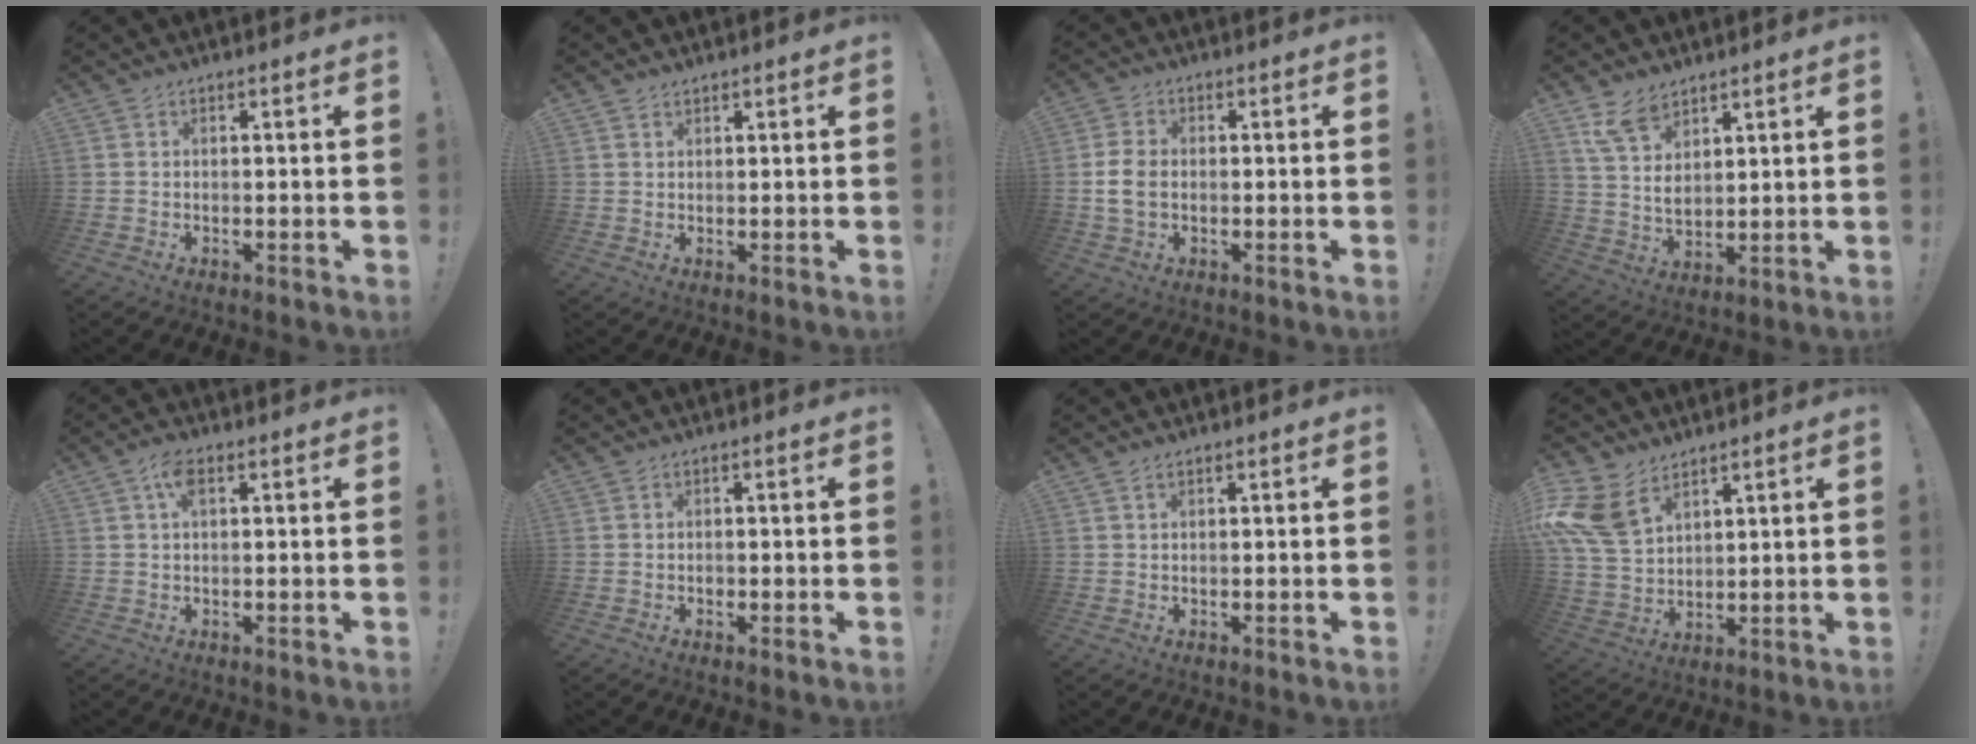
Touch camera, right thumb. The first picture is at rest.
{"total": 1.1, "force": [0.9, 0.5, 0.1], "torque": [-0.001, -0.002, 0.019]}
{"total": 6.4, "force": [-0.3, 4.5, 4.6], "torque": [-0.081, 0.005, -0.008]}
{"total": 9.0, "force": [6.5, 4.7, 4.0], "torque": [-0.081, -0.034, 0.129]}
{"total": 4.3, "force": [1.4, 2.1, 3.5], "torque": [-0.062, 0.005, 0.022]}
{"total": 0.6, "force": [-0.4, 0.5, 0.2], "torque": [-0.010, 0.004, -0.006]}
{"total": 1.0, "force": [0.6, 0.3, 0.7], "torque": [-0.022, 0.004, 0.013]}
{"total": 13.8, "force": [7.6, 8.8, 7.5], "torque": [-0.168, -0.034, 0.153]}